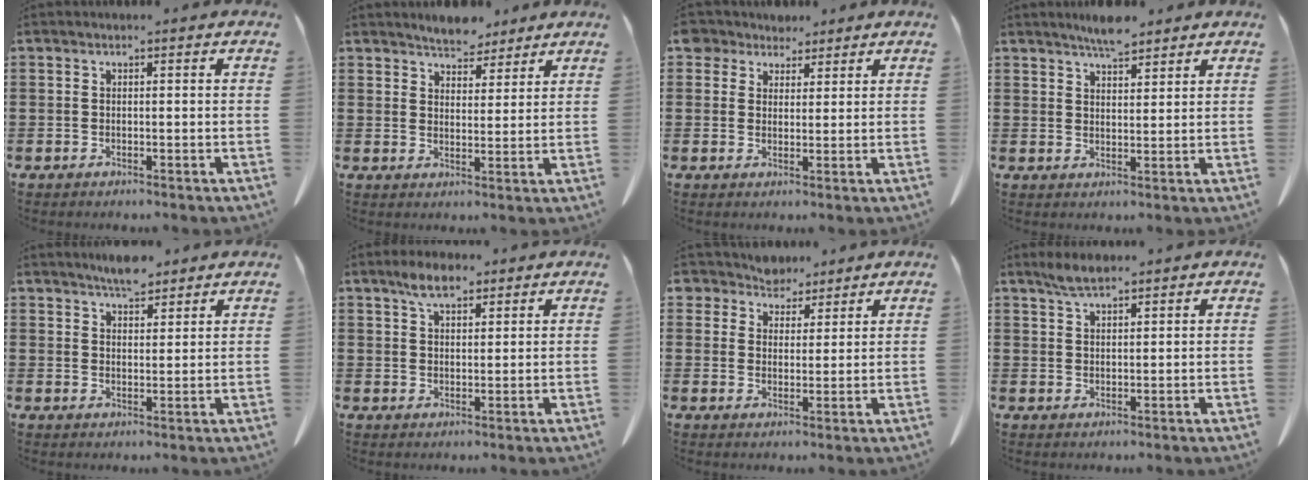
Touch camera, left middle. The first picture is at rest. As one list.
[{"total": 4.5, "force": [4.3, 1.0, 0.2], "torque": [-0.018, -0.011, 0.083]}, {"total": 4.2, "force": [3.3, 2.4, 0.7], "torque": [-0.022, 0.004, 0.062]}, {"total": 4.3, "force": [4.0, 0.7, 1.4], "torque": [-0.037, -0.008, 0.073]}, {"total": 4.4, "force": [4.1, 1.0, 1.2], "torque": [-0.033, -0.008, 0.077]}, {"total": 5.0, "force": [3.6, 1.9, 2.9], "torque": [-0.064, 0.005, 0.066]}, {"total": 4.9, "force": [4.4, 2.2, 0.1], "torque": [-0.028, -0.013, 0.080]}, {"total": 3.4, "force": [2.6, 0.8, 2.0], "torque": [-0.045, 0.005, 0.047]}]